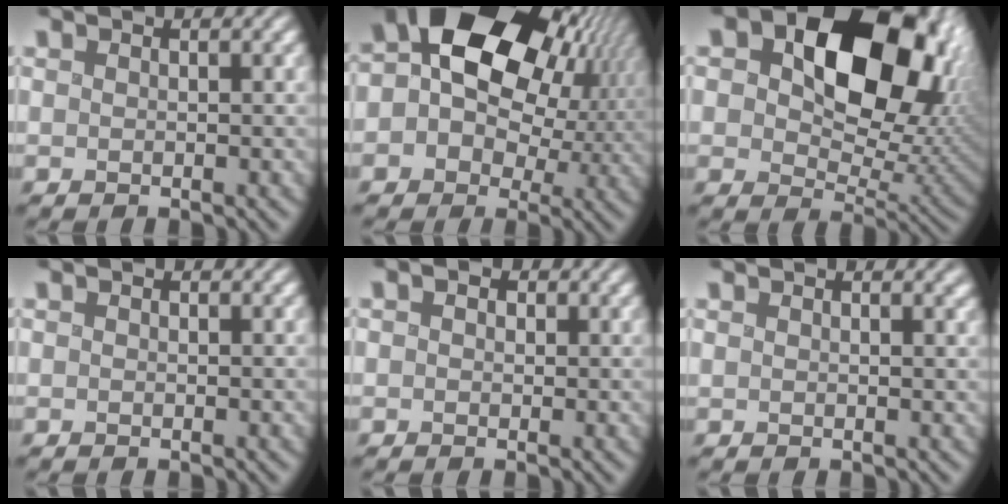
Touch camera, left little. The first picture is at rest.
{"total": 20.7, "force": [5.9, 15.8, 11.9], "torque": [-0.217, 0.052, 0.067]}
{"total": 17.2, "force": [6.0, 10.6, 12.1], "torque": [-0.160, 0.011, 0.096]}
{"total": 0.0}
{"total": 1.5, "force": [0.2, 1.2, 0.9], "torque": [-0.012, 0.013, -0.012]}
{"total": 0.9, "force": [0.8, 0.3, 0.3], "torque": [-0.010, 0.003, 0.015]}